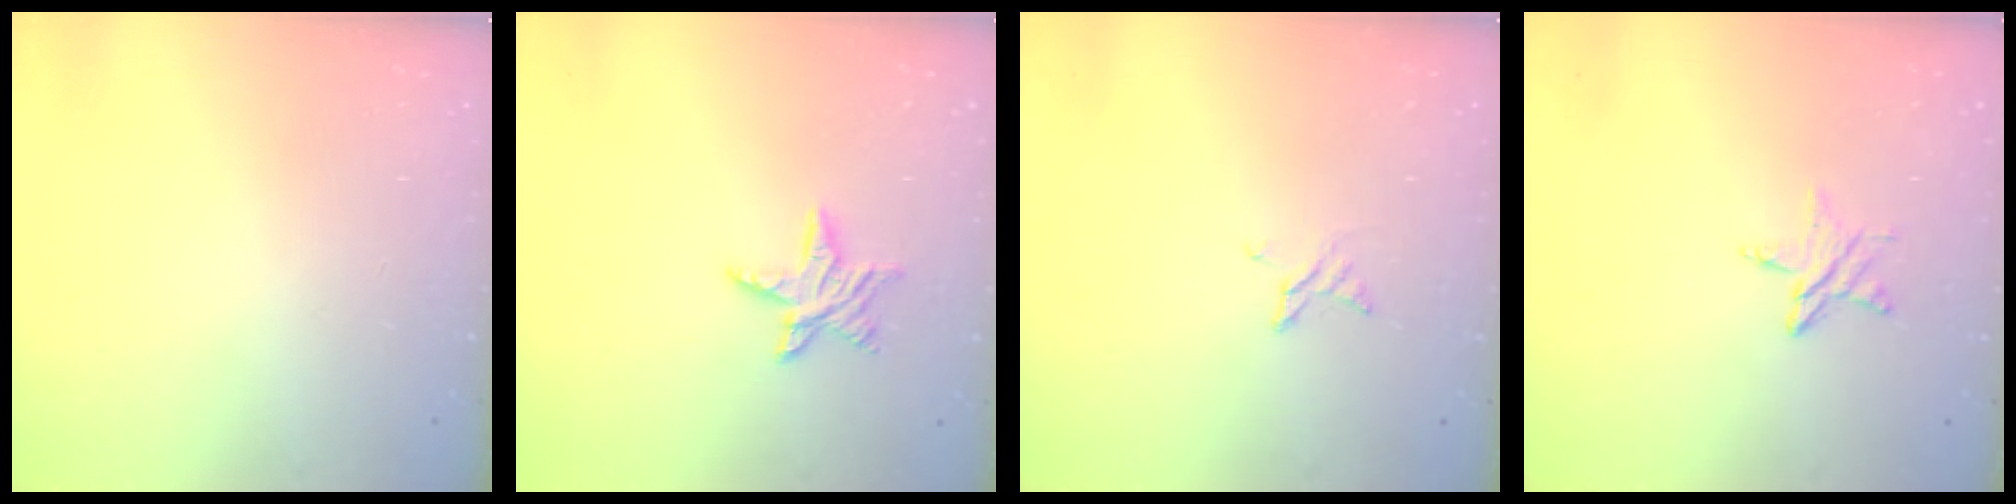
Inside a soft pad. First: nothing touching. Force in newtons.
{"total": 8.0, "press": 8.0, "slide": 0.5}
{"total": 3.0, "press": 3.0, "slide": 0.3}
{"total": 4.9, "press": 4.8, "slide": 0.5}